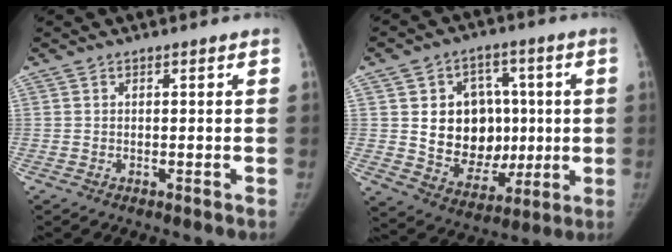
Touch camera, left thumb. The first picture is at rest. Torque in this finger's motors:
{"motor_torque": [1.78, 1.86, 0.99, -1.01, 0.20]}